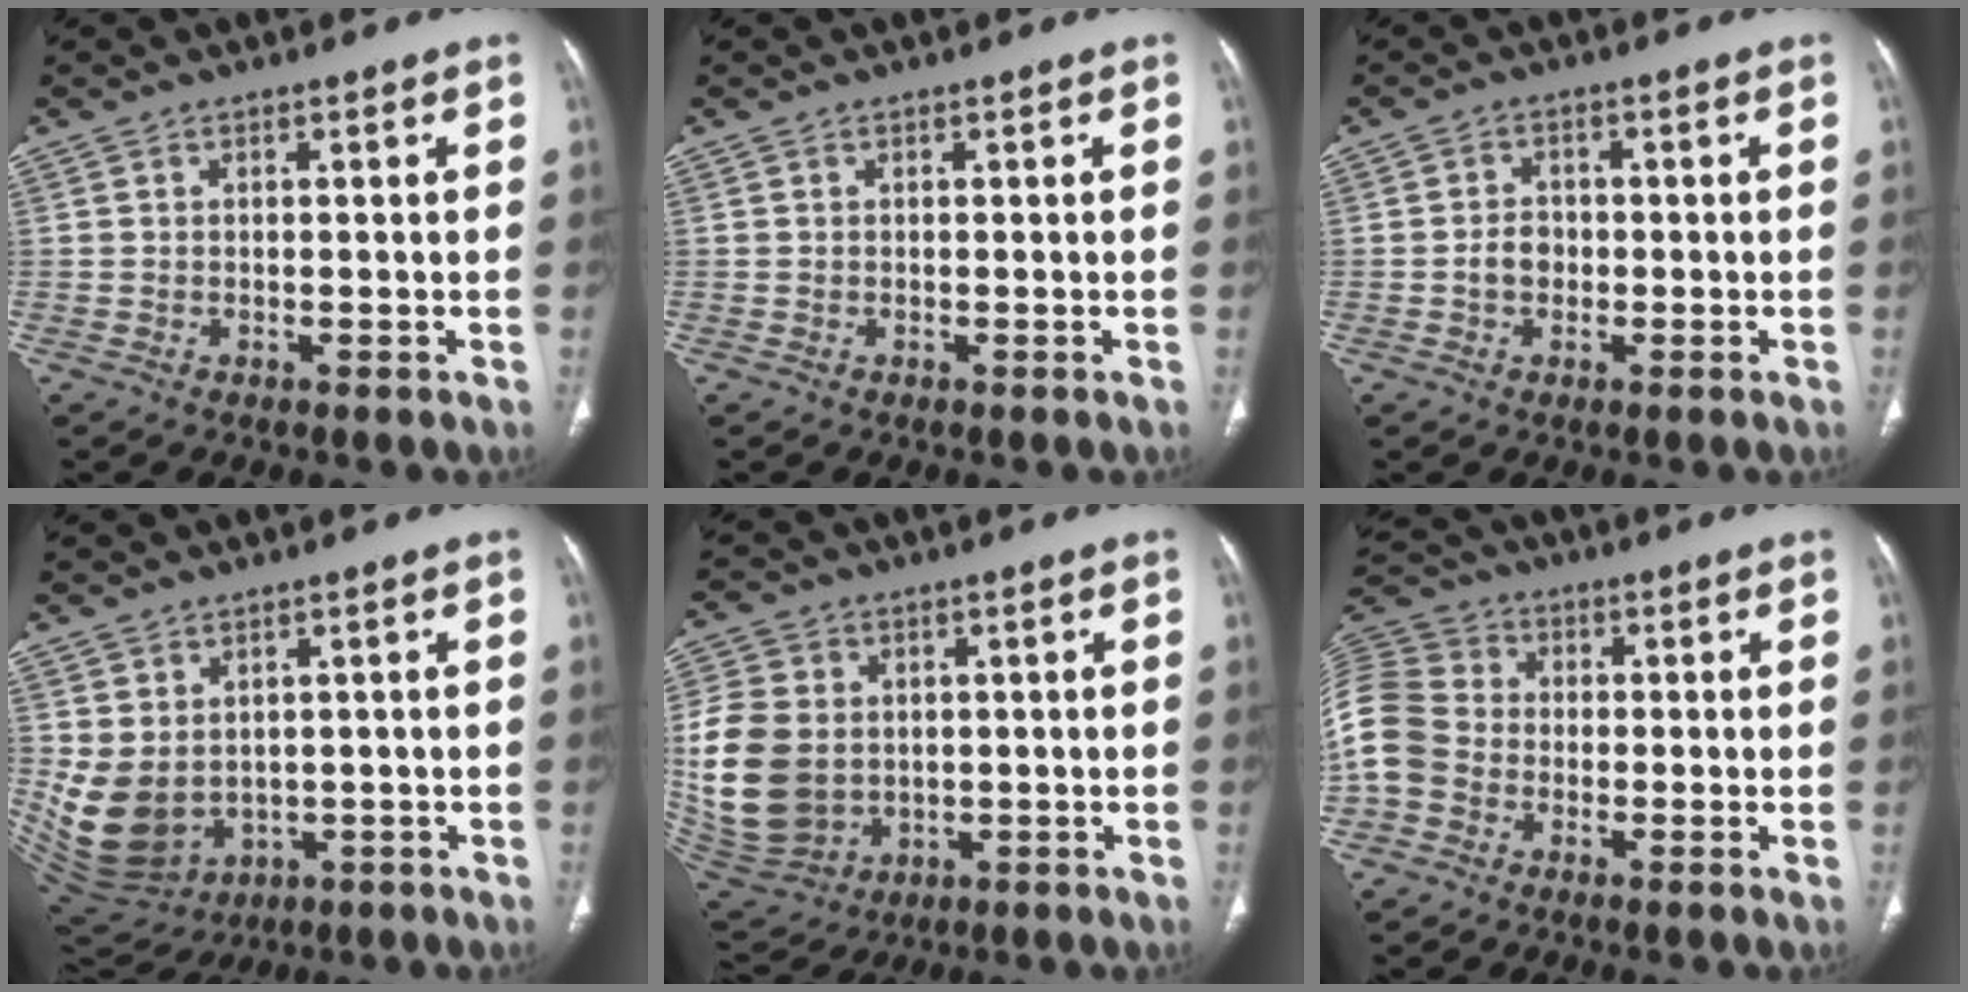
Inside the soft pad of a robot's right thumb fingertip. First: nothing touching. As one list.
[{"total": 0.0}, {"total": 3.0, "force": [-0.5, 2.6, 1.4], "torque": [-0.012, 0.013, -0.013]}, {"total": 11.5, "force": [0.2, 9.4, 6.6], "torque": [-0.122, -0.004, 0.043]}, {"total": 16.3, "force": [0.4, 13.2, 9.6], "torque": [-0.195, -0.006, 0.028]}, {"total": 12.4, "force": [-2.7, 10.5, 6.1], "torque": [-0.137, 0.030, -0.063]}]